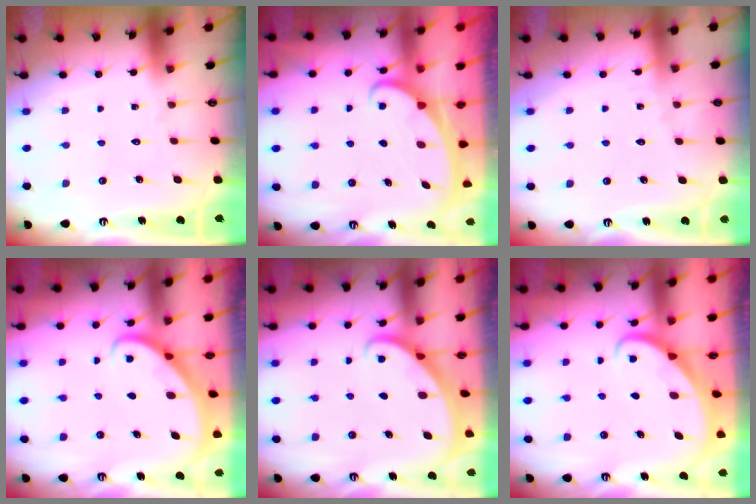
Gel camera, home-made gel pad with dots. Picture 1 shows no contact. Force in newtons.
{"total": 2.4, "press": 2.4, "slide": 0.3}
{"total": 3.0, "press": 3.0, "slide": 0.3}
{"total": 2.7, "press": 2.7, "slide": 0.2}
{"total": 1.8, "press": 1.8, "slide": 0.1}
{"total": 2.2, "press": 2.2, "slide": 0.2}